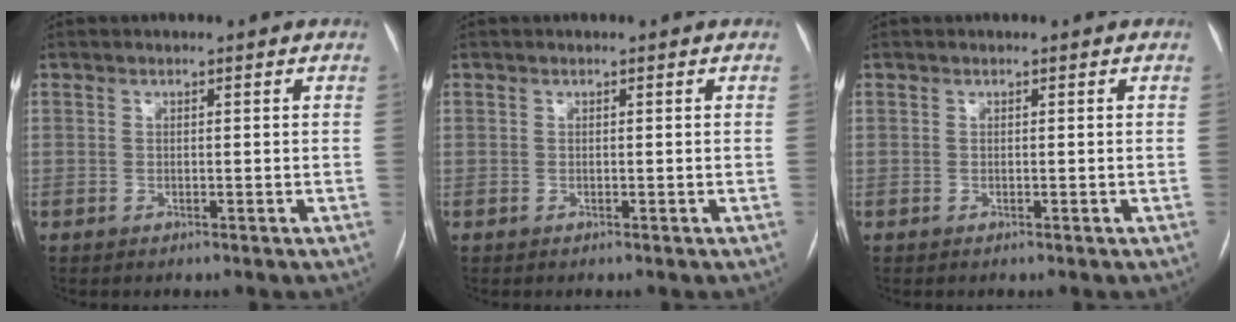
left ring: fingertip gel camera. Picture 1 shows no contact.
{"total": 0.0}
{"total": 0.0}